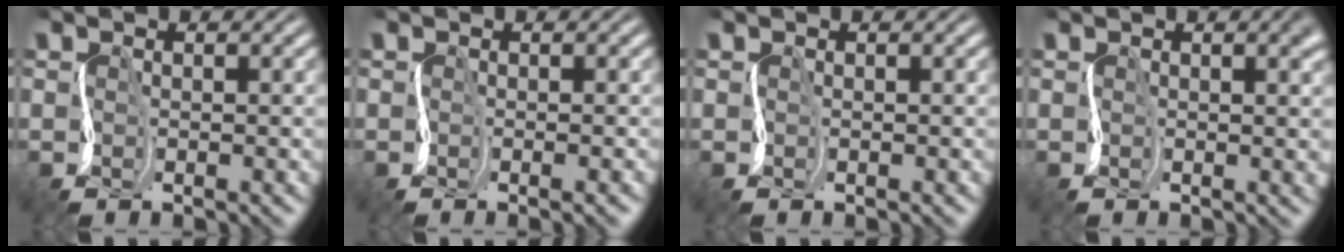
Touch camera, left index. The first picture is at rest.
{"total": 0.6, "force": [-0.2, -0.1, 0.6], "torque": [-0.004, -0.002, -0.004]}
{"total": 0.0}
{"total": 3.2, "force": [0.7, 1.3, 2.9], "torque": [-0.024, 0.001, 0.008]}